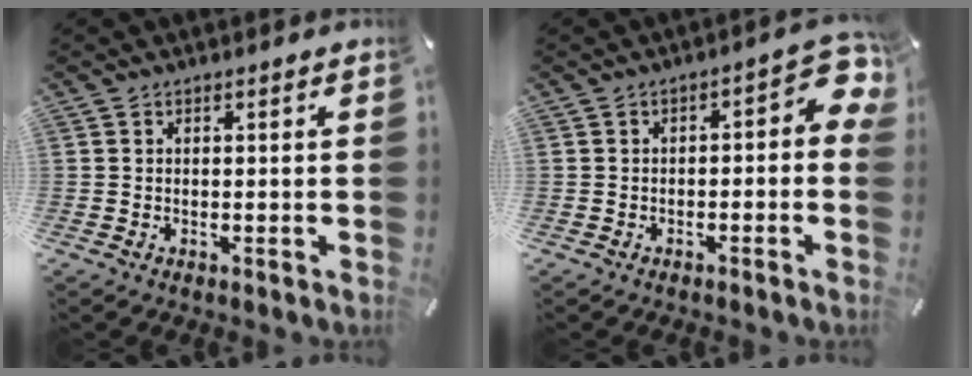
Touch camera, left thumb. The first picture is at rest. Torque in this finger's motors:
{"motor_torque": [0.31, -0.22, 0.34, 0.19, 0.04]}